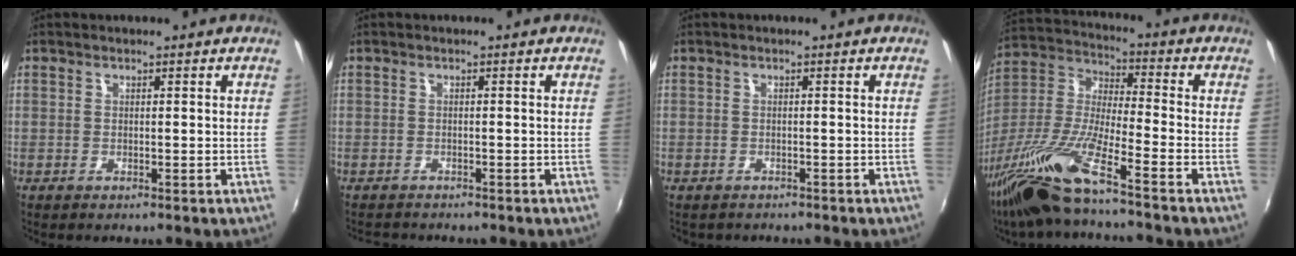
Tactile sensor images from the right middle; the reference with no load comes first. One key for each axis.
{"total": 2.5, "fx": -2.4, "fy": 0.7, "fz": 0.5, "tx": -0.017, "ty": -0.013, "tz": -0.040}
{"total": 1.5, "fx": -1.2, "fy": 0.8, "fz": 0.2, "tx": -0.009, "ty": -0.005, "tz": -0.017}
{"total": 16.8, "fx": -12.7, "fy": 0.0, "fz": 10.9, "tx": -0.219, "ty": -0.031, "tz": -0.252}